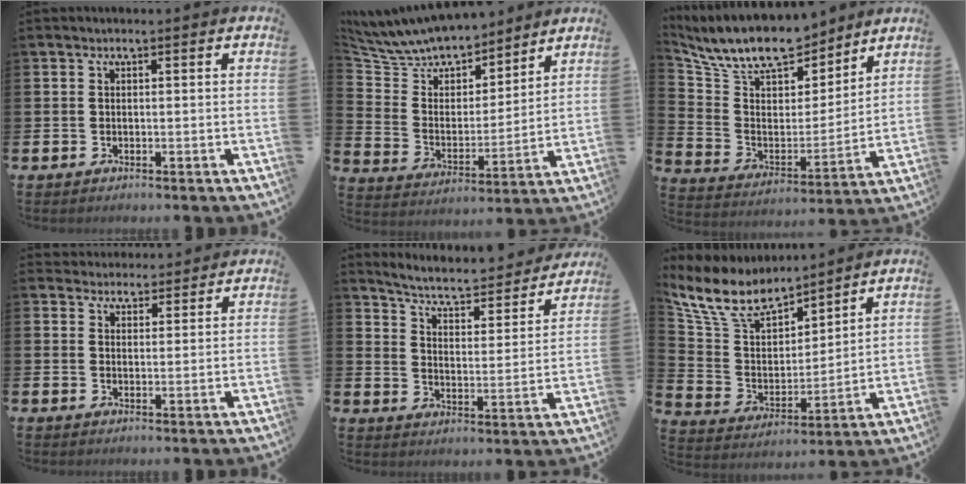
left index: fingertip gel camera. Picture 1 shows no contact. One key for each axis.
{"total": 9.5, "fx": 9.1, "fy": 2.5, "fz": 1.2, "tx": -0.080, "ty": -0.070, "tz": 0.164}
{"total": 12.1, "fx": 10.9, "fy": 3.9, "fz": 3.5, "tx": -0.111, "ty": -0.067, "tz": 0.195}
{"total": 3.4, "fx": 3.2, "fy": 1.1, "fz": -0.3, "tx": -0.001, "ty": -0.015, "tz": 0.058}
{"total": 5.4, "fx": 4.9, "fy": 1.0, "fz": 2.0, "tx": -0.065, "ty": -0.040, "tz": 0.076}
{"total": 10.7, "fx": 9.2, "fy": 4.3, "fz": 3.2, "tx": -0.117, "ty": -0.051, "tz": 0.169}